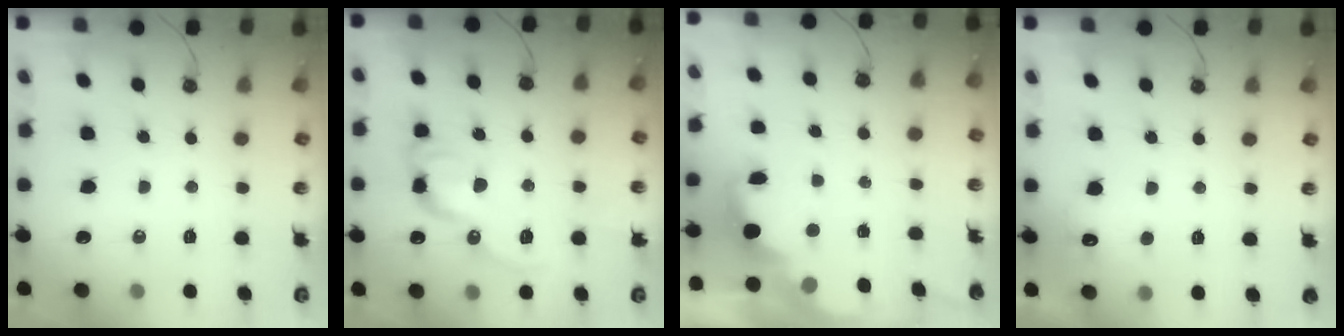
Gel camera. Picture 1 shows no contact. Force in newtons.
{"total": 14.7, "press": 14.7, "slide": 0.6}
{"total": 2.5, "press": 2.4, "slide": 0.6}
{"total": 6.0, "press": 6.0, "slide": 0.6}